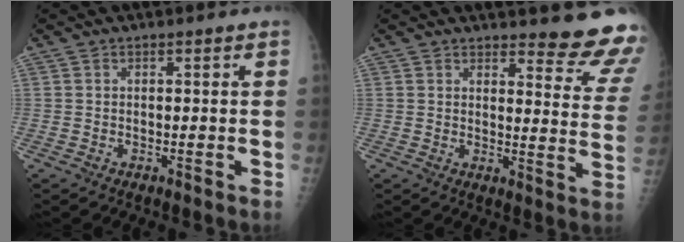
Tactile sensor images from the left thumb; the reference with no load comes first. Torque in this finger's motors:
{"motor_torque": [0.74, -0.11, 0.73, -0.56, 0.02]}